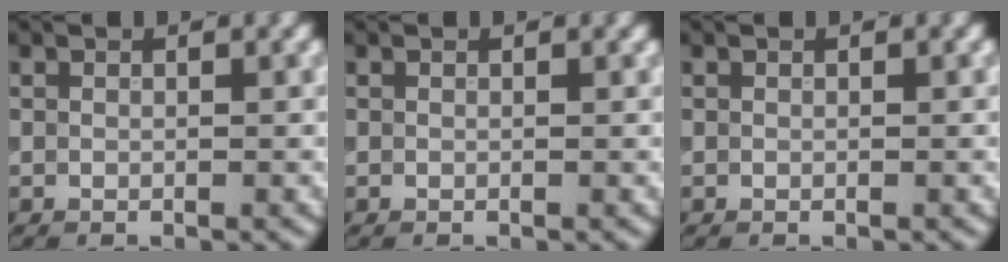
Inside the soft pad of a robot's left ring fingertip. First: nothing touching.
{"total": 0.0}
{"total": 0.0}